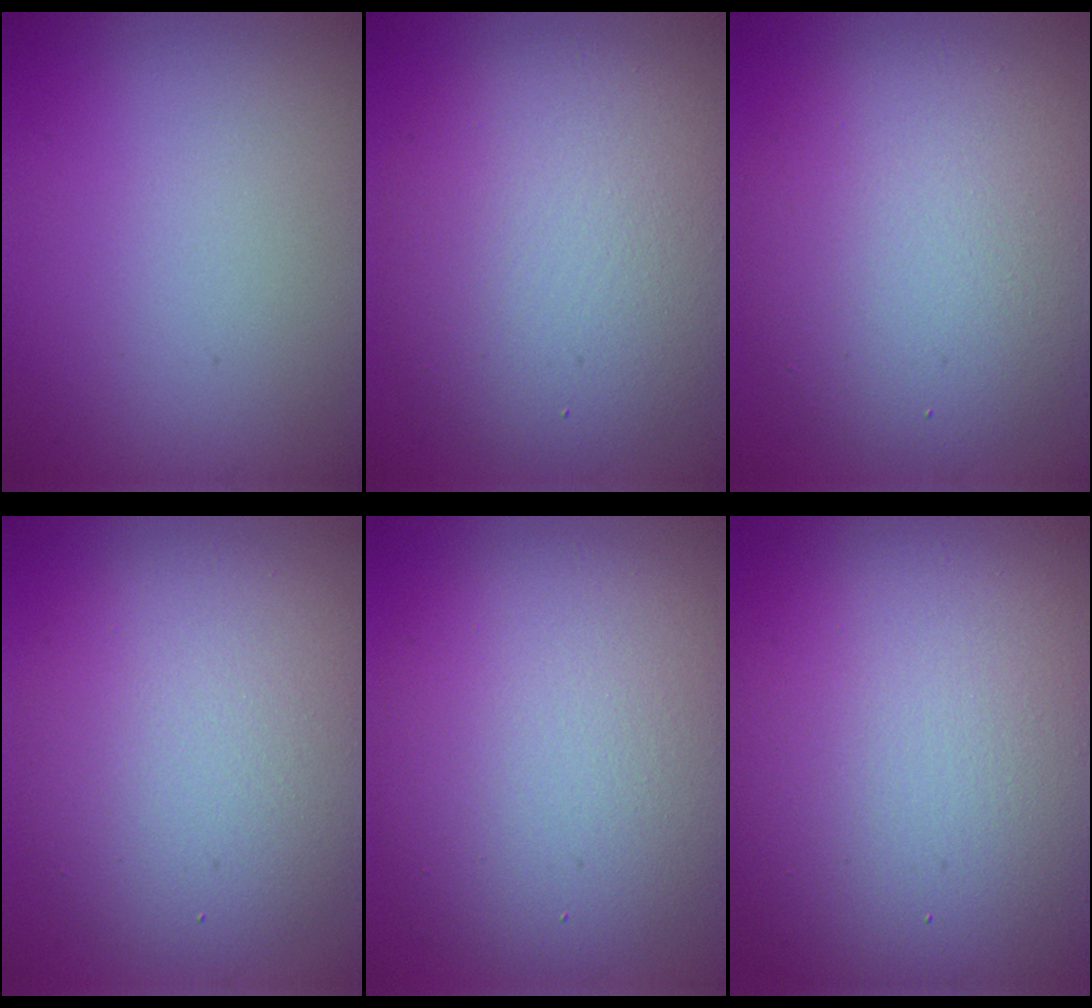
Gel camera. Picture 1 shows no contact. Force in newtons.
{"total": 8.5, "press": 8.5, "slide": 0.5}
{"total": 9.1, "press": 9.1, "slide": 0.7}
{"total": 7.9, "press": 7.9, "slide": 0.4}
{"total": 10.2, "press": 10.1, "slide": 0.9}
{"total": 17.1, "press": 17.1, "slide": 0.8}